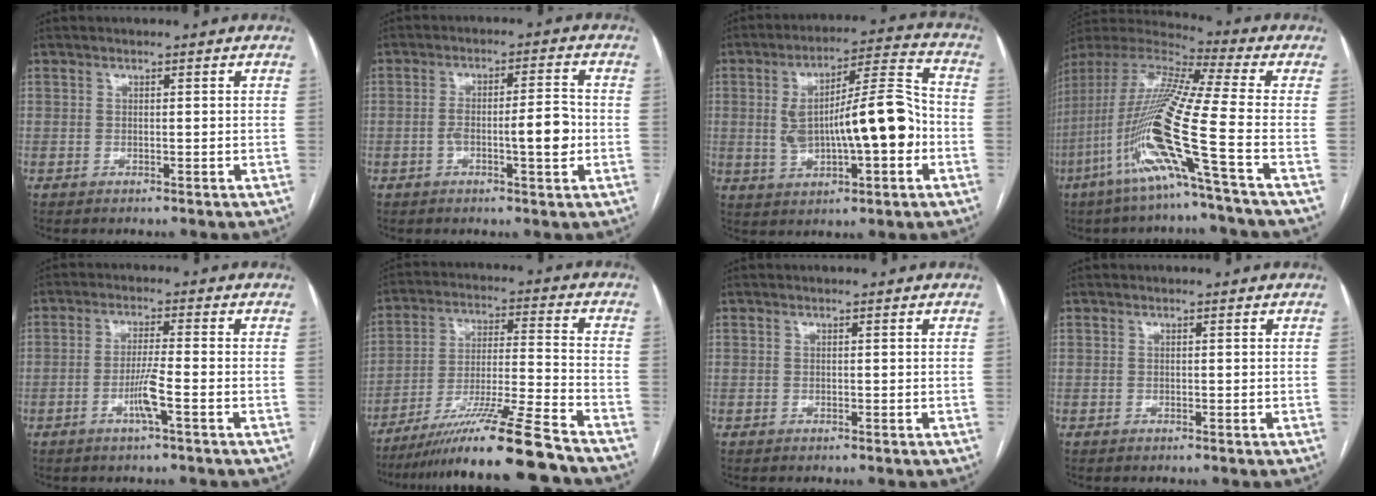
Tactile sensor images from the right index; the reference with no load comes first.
{"total": 6.8, "force": [-1.5, 1.1, 6.5], "torque": [-0.111, 0.012, -0.022]}
{"total": 15.1, "force": [-1.4, 3.6, 14.6], "torque": [-0.250, 0.029, -0.012]}
{"total": 20.2, "force": [-7.2, -1.0, 18.8], "torque": [-0.402, -0.027, -0.153]}
{"total": 4.6, "force": [-1.9, -0.5, 4.2], "torque": [-0.081, -0.006, -0.037]}
{"total": 16.7, "force": [-13.8, -2.1, 9.3], "torque": [-0.169, -0.020, -0.237]}
{"total": 0.0}
{"total": 0.0}